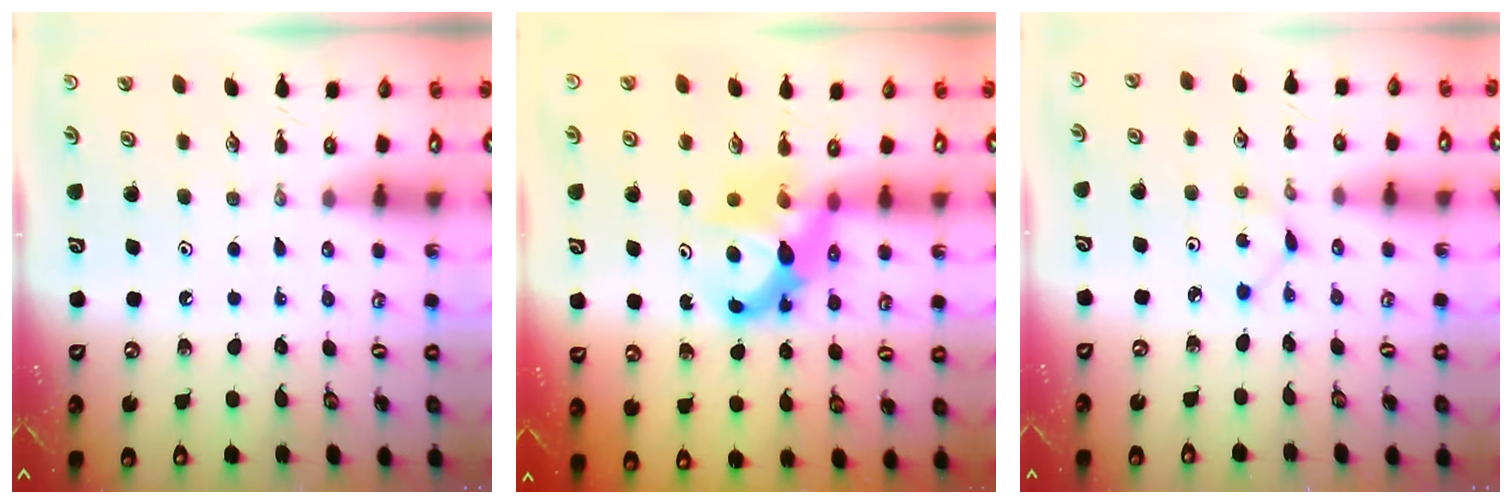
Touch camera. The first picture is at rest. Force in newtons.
{"total": 7.9, "press": 7.8, "slide": 0.5}
{"total": 1.1, "press": 1.1, "slide": 0.1}